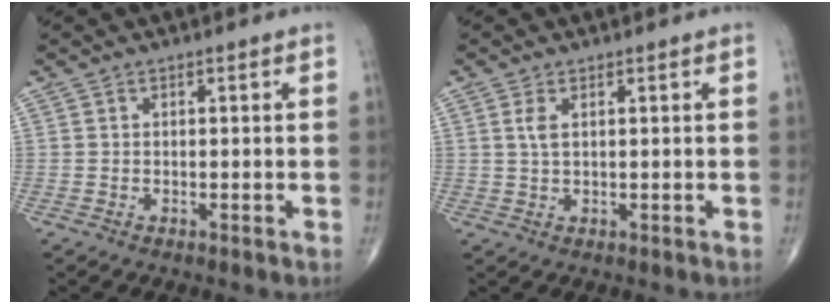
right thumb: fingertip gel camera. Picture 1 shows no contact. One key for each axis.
{"total": 2.4, "fx": 0.8, "fy": 1.0, "fz": 2.0, "tx": -0.044, "ty": 0.002, "tz": 0.021}